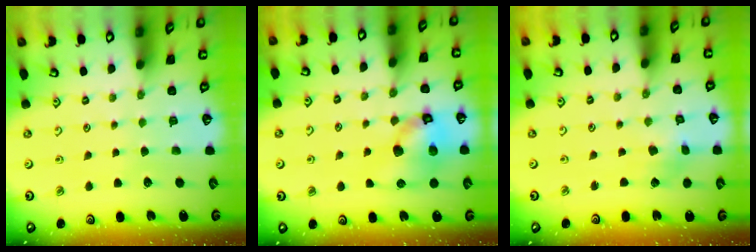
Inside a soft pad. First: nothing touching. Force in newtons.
{"total": 11.9, "press": 11.7, "slide": 1.9}
{"total": 2.9, "press": 2.9, "slide": 0.1}